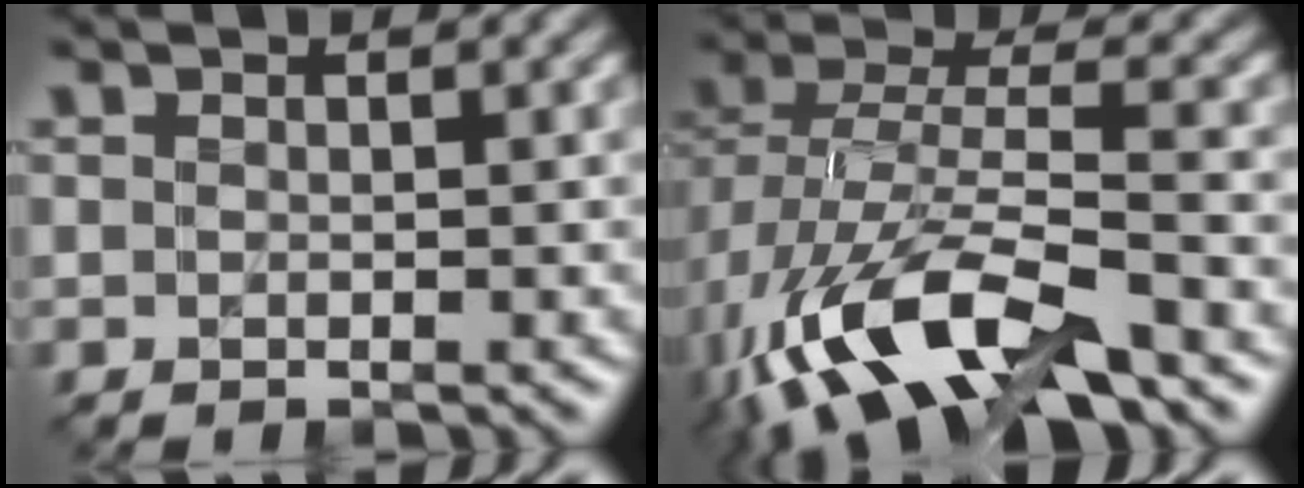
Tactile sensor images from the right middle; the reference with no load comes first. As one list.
[{"total": 13.2, "force": [-6.8, 5.7, 9.7], "torque": [-0.197, -0.008, -0.122]}]